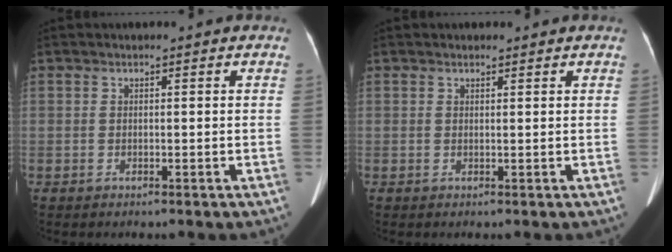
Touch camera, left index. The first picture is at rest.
{"total": 0.6, "force": [0.5, 0.2, 0.1], "torque": [-0.011, -0.001, 0.008]}